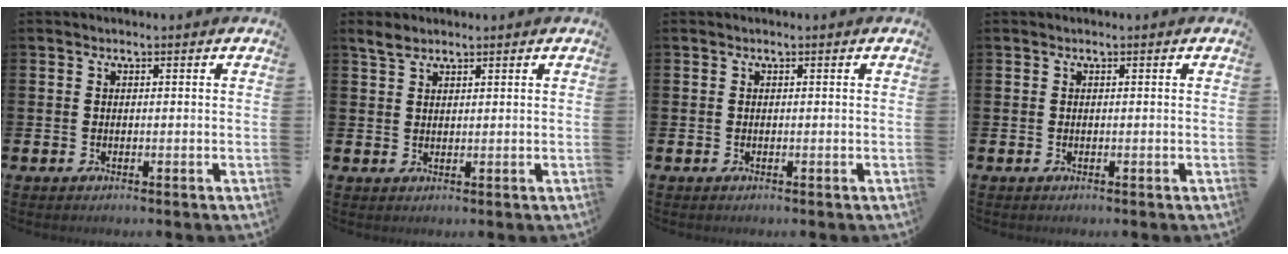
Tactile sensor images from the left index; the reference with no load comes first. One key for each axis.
{"total": 2.5, "fx": 2.0, "fy": 1.1, "fz": 1.0, "tx": -0.016, "ty": 0.001, "tz": 0.036}
{"total": 0.0}
{"total": 0.0}